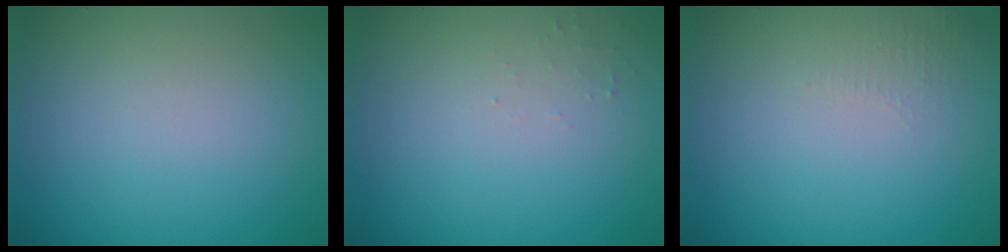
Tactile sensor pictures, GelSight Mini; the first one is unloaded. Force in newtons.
{"total": 0.7, "press": 0.7, "slide": 0.2}
{"total": 1.0, "press": 0.9, "slide": 0.3}